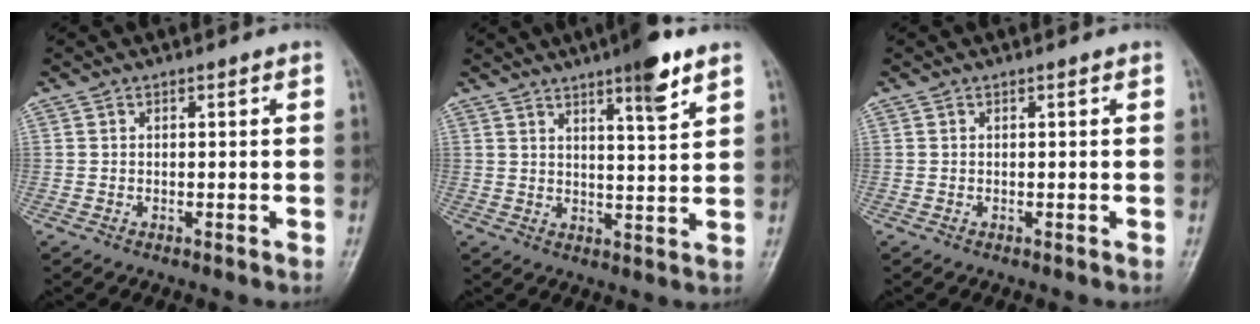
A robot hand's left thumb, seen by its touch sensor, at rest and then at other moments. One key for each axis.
{"total": 8.2, "fx": 5.3, "fy": 1.1, "fz": 6.2, "tx": -0.087, "ty": -0.029, "tz": 0.078}
{"total": 0.0}